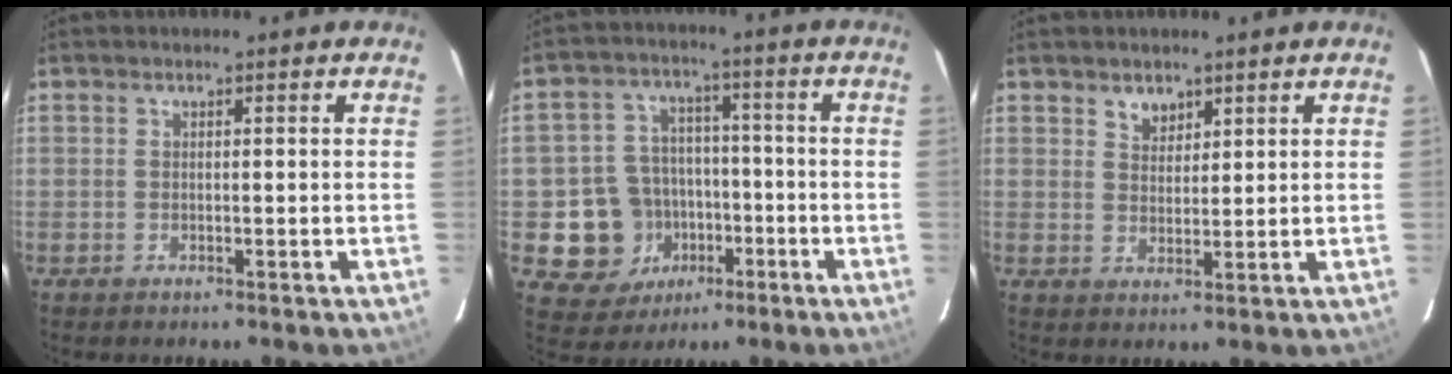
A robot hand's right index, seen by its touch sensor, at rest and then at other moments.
{"total": 11.9, "force": [-4.1, 10.7, 2.9], "torque": [-0.083, 0.033, -0.047]}
{"total": 3.0, "force": [2.1, 1.9, 0.9], "torque": [-0.009, 0.002, 0.036]}